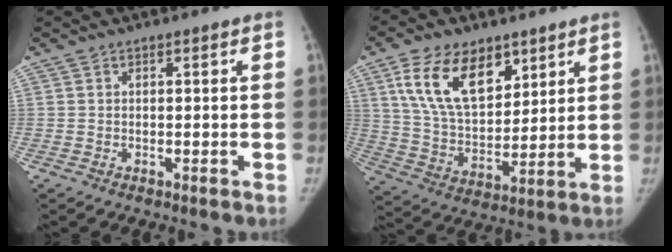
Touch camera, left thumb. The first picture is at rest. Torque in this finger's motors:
{"motor_torque": [0.51, 0.46, 1.71, -1.07, 0.50]}